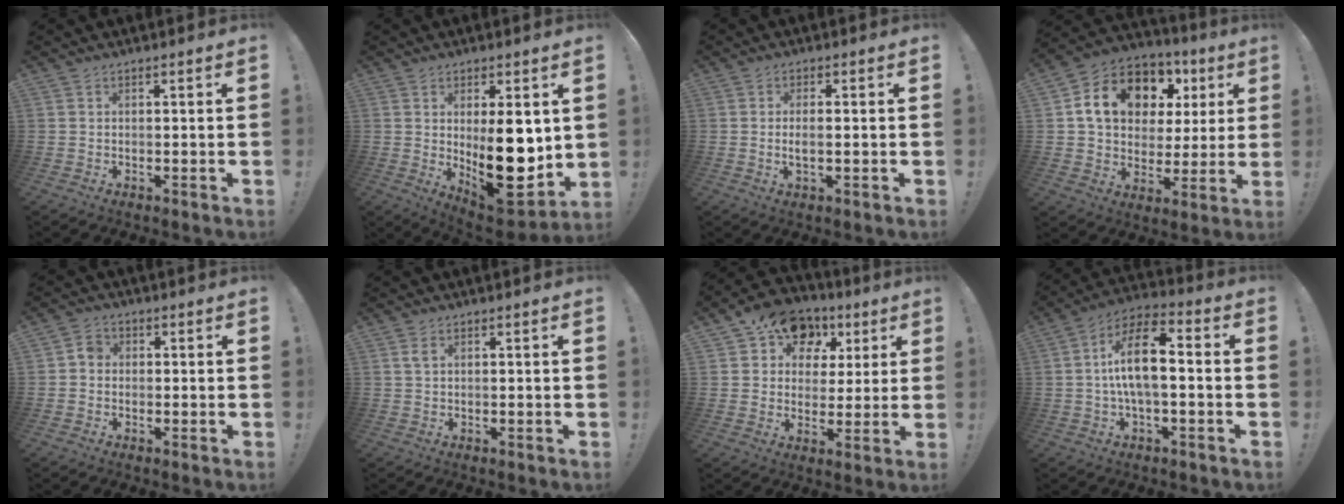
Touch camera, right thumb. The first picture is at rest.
{"total": 16.5, "force": [0.8, 7.1, 14.8], "torque": [-0.202, -0.032, 0.027]}
{"total": 3.2, "force": [-0.2, 0.8, 3.1], "torque": [-0.054, -0.005, -0.006]}
{"total": 16.7, "force": [6.7, 12.0, 9.5], "torque": [-0.158, -0.022, 0.136]}
{"total": 2.9, "force": [-0.6, 2.4, 1.6], "torque": [-0.028, 0.014, -0.012]}
{"total": 1.5, "force": [0.8, 0.5, 1.2], "torque": [-0.016, 0.000, 0.012]}
{"total": 13.2, "force": [6.4, 10.1, 5.4], "torque": [-0.078, -0.025, 0.120]}
{"total": 13.4, "force": [0.1, 5.4, 12.3], "torque": [-0.220, 0.008, -0.003]}